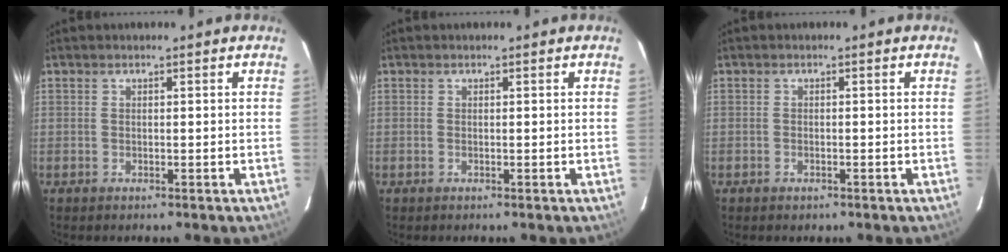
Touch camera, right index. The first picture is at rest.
{"total": 0.0}
{"total": 1.0, "force": [-0.7, 0.7, 0.3], "torque": [-0.006, 0.000, -0.007]}